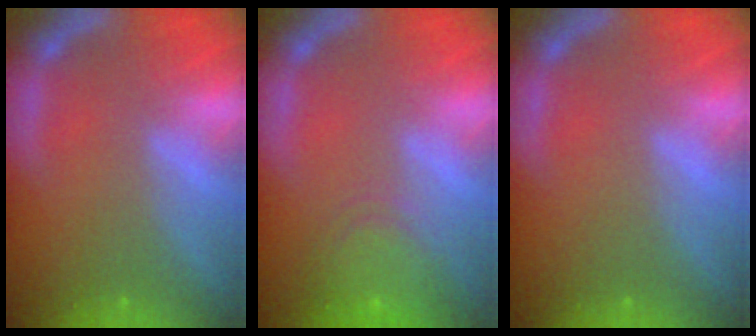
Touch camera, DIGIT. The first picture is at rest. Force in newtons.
{"total": 5.5}
{"total": 0.0}